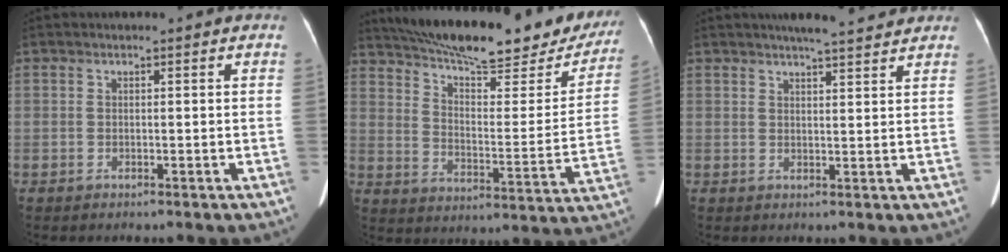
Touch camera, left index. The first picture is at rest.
{"total": 27.6, "force": [23.3, 6.5, 13.2], "torque": [-0.207, -0.021, 0.308]}
{"total": 7.3, "force": [6.4, 0.7, 3.3], "torque": [-0.048, 0.015, 0.082]}